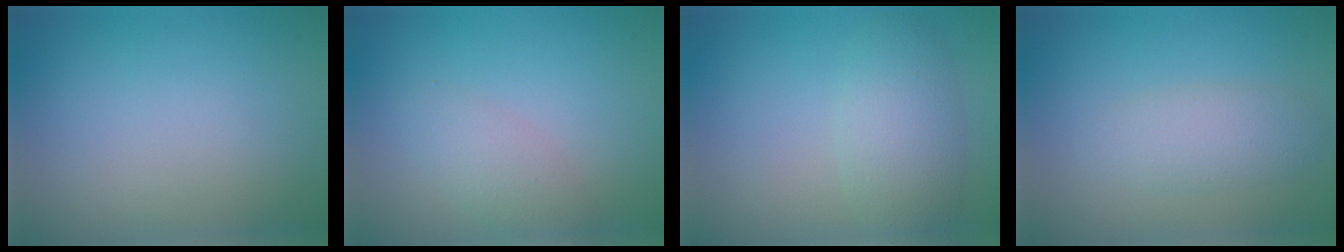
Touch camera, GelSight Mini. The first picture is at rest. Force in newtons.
{"total": 2.2, "press": 2.2, "slide": 0.1}
{"total": 3.8, "press": 3.8, "slide": 0.4}
{"total": 2.9, "press": 2.9, "slide": 0.2}